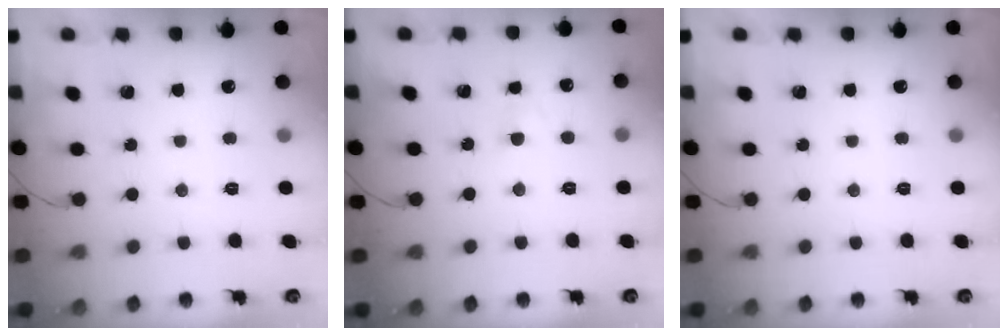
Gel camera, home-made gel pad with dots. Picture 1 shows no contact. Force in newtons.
{"total": 1.8, "press": 1.6, "slide": 0.9}
{"total": 0.0}